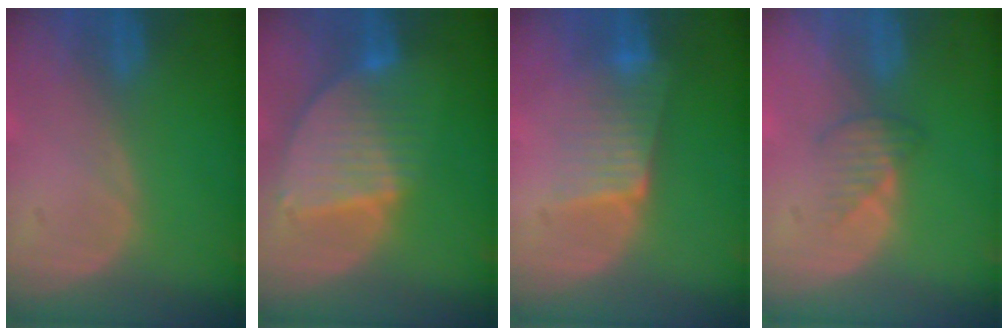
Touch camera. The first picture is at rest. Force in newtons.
{"total": 8.6, "press": 7.5, "slide": 4.1}
{"total": 6.5, "press": 5.8, "slide": 3.0}
{"total": 2.5, "press": 2.5, "slide": 0.2}